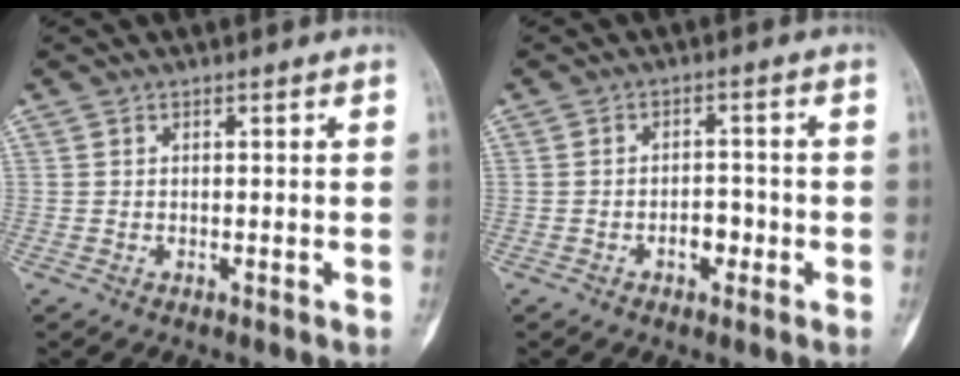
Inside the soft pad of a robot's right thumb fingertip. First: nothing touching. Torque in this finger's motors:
{"motor_torque": [0.53, 0.36, 0.26, -0.33, 0.01]}